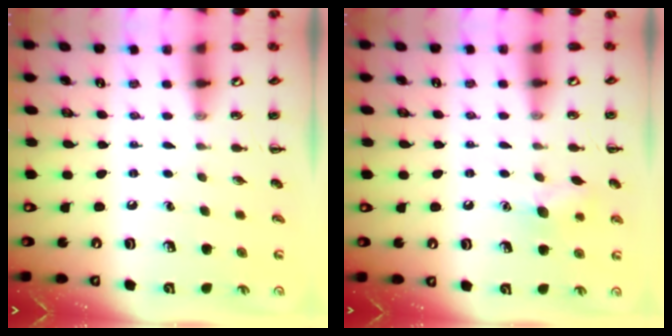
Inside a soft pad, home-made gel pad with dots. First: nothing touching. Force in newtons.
{"total": 7.7, "press": 7.6, "slide": 1.4}